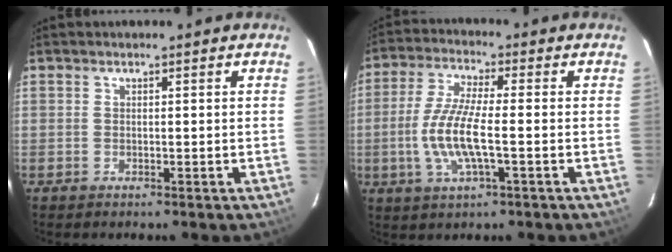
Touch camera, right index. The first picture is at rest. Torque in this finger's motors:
{"motor_torque": [0.41, -0.10, 0.46, 0.17]}